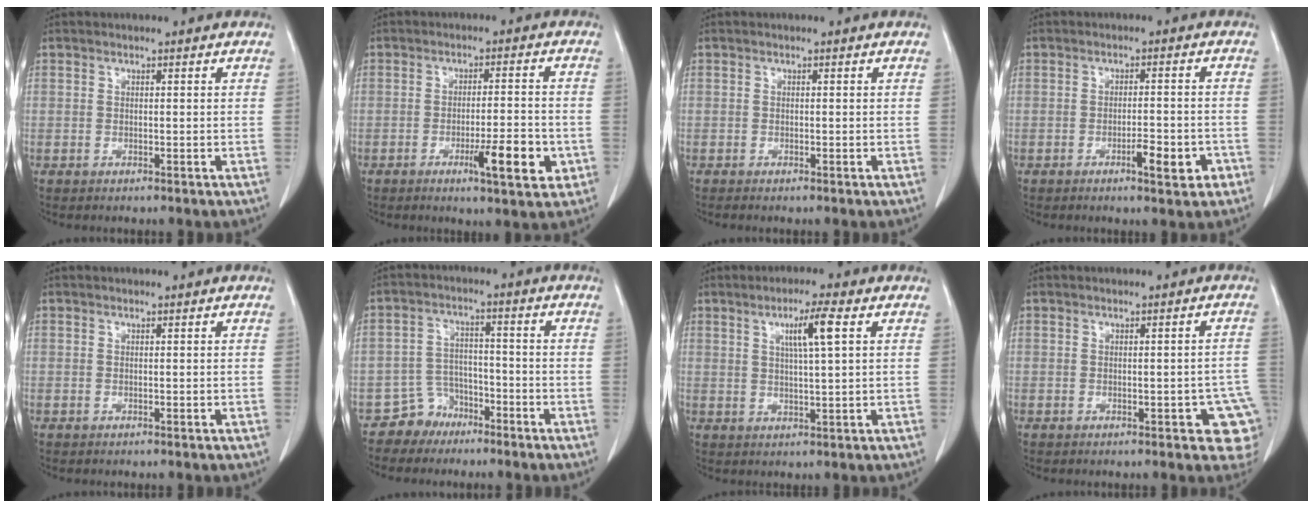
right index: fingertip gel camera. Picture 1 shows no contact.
{"total": 7.8, "force": [-3.1, 1.2, 7.1], "torque": [-0.105, -0.006, -0.042]}
{"total": 0.7, "force": [-0.6, 0.0, 0.4], "torque": [-0.009, -0.001, -0.010]}
{"total": 4.9, "force": [-2.5, 1.0, 4.1], "torque": [-0.057, 0.002, -0.032]}
{"total": 0.0}
{"total": 5.0, "force": [-3.8, 3.4, 0.0], "torque": [0.007, 0.011, -0.066]}
{"total": 5.6, "force": [2.1, -0.2, 5.2], "torque": [-0.090, 0.001, 0.035]}
{"total": 6.4, "force": [-2.4, 2.0, 5.5], "torque": [-0.044, 0.008, -0.029]}